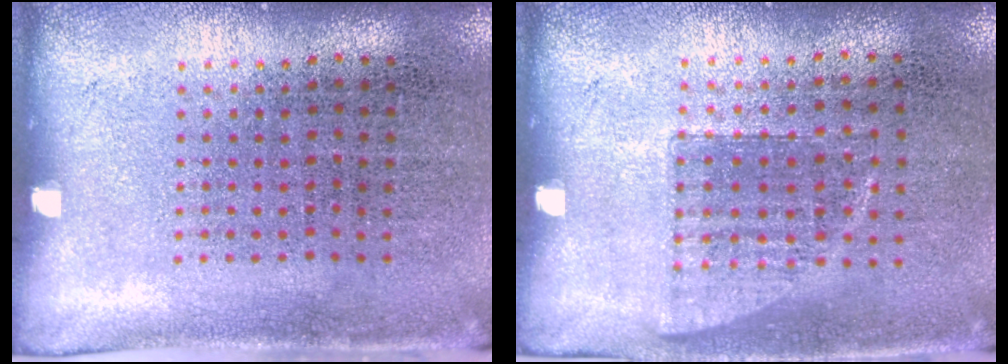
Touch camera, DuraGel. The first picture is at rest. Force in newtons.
{"total": 0.6, "press": 0.6, "slide": 0.2}